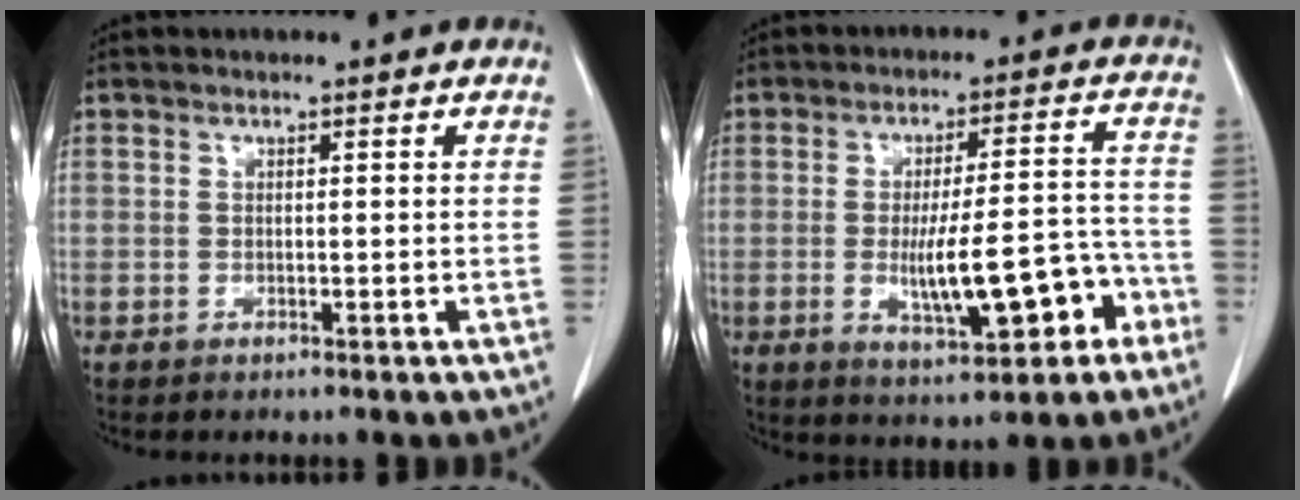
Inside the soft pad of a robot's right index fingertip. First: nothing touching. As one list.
[{"total": 12.1, "force": [-4.1, 3.0, 11.0], "torque": [-0.170, 0.013, -0.052]}]